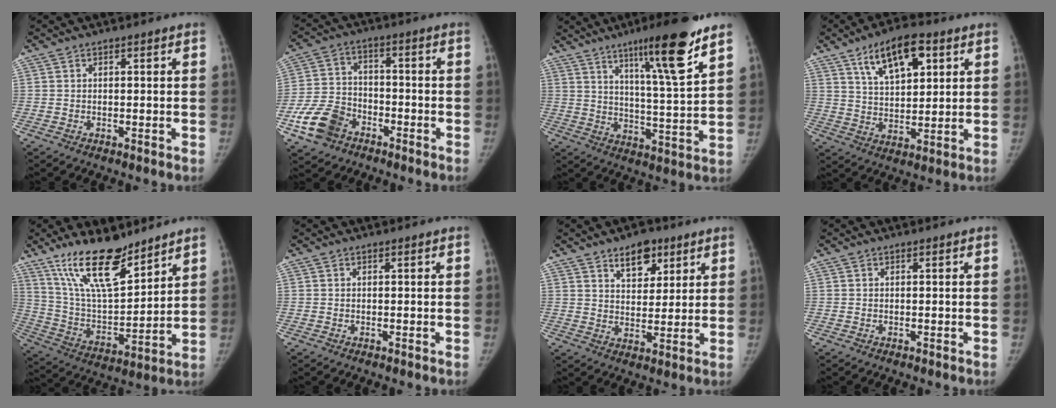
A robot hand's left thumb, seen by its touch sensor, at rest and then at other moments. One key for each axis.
{"total": 10.5, "fx": -5.8, "fy": 7.5, "fz": 4.6, "tx": -0.080, "ty": 0.030, "tz": -0.110}
{"total": 16.2, "fx": 9.9, "fy": 1.2, "fz": 12.8, "tx": -0.190, "ty": -0.057, "tz": 0.156}
{"total": 12.2, "fx": 5.9, "fy": 5.8, "fz": 8.9, "tx": -0.124, "ty": -0.018, "tz": 0.103}
{"total": 17.7, "fx": 12.8, "fy": 6.0, "fz": 10.6, "tx": -0.156, "ty": -0.074, "tz": 0.243}
{"total": 0.0}
{"total": 7.9, "fx": 4.8, "fy": 4.6, "fz": 4.3, "tx": -0.031, "ty": -0.026, "tz": 0.075}
{"total": 0.0}